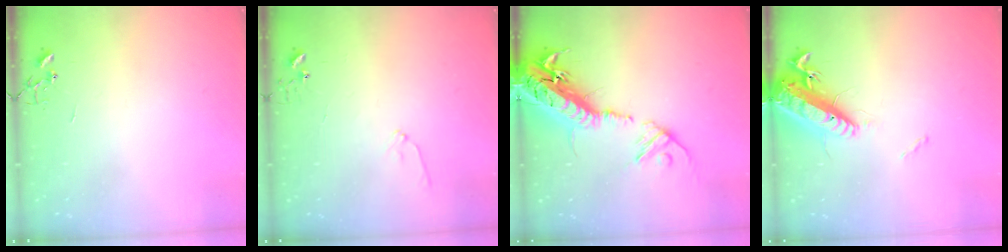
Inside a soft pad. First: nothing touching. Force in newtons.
{"total": 6.5, "press": 6.5, "slide": 0.6}
{"total": 23.7, "press": 23.1, "slide": 5.3}
{"total": 16.7, "press": 16.2, "slide": 4.1}